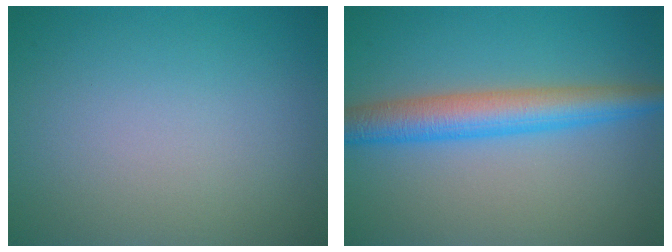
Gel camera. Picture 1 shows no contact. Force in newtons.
{"total": 5.2, "press": 5.2, "slide": 0.2}